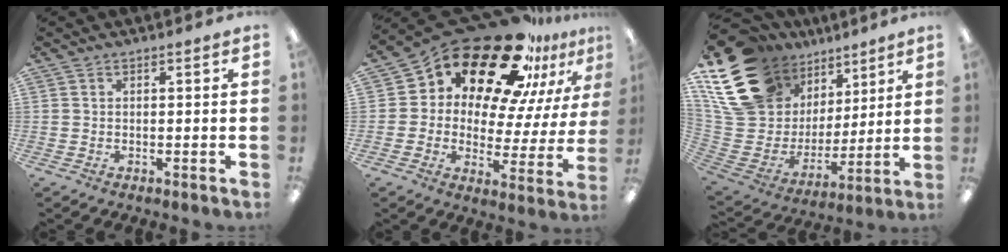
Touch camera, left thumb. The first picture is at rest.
{"total": 23.7, "force": [17.3, 11.1, 11.7], "torque": [-0.181, -0.137, 0.298]}
{"total": 22.3, "force": [13.3, 14.7, 10.2], "torque": [-0.211, -0.074, 0.265]}